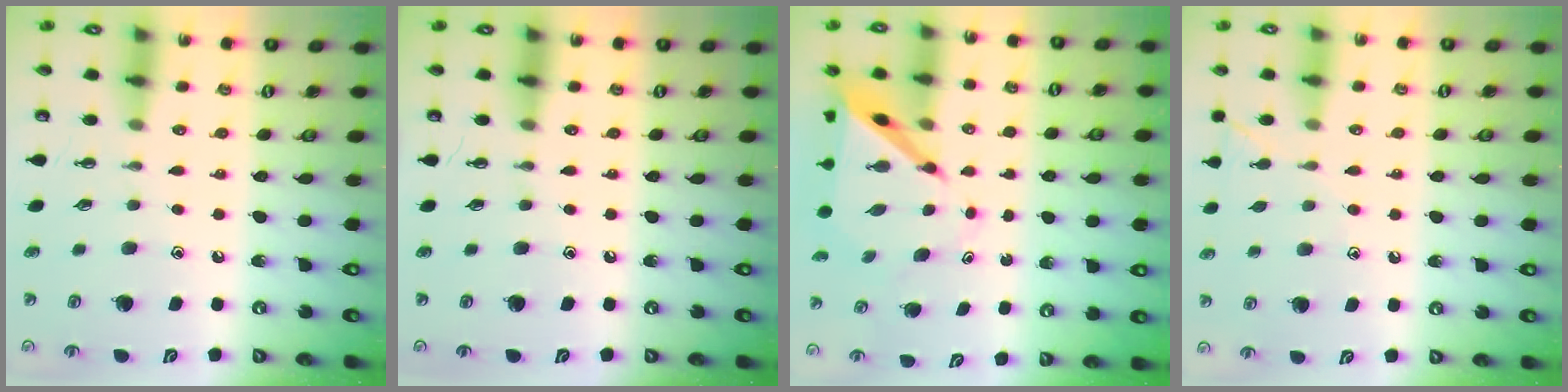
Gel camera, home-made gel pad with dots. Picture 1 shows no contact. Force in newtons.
{"total": 0.0}
{"total": 7.0, "press": 7.0, "slide": 0.5}
{"total": 6.0, "press": 6.0, "slide": 0.6}